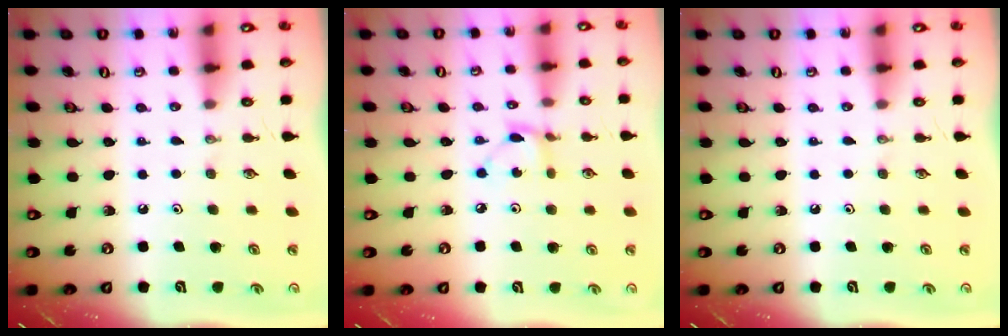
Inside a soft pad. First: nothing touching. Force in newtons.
{"total": 2.8, "press": 2.8, "slide": 0.1}
{"total": 0.0}